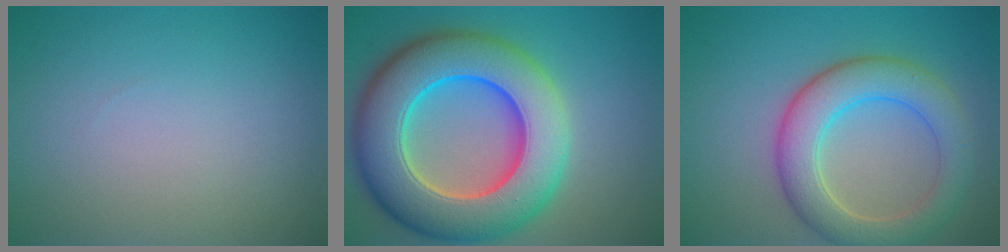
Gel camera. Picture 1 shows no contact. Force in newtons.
{"total": 13.2, "press": 13.0, "slide": 2.1}
{"total": 6.5, "press": 6.5, "slide": 0.7}